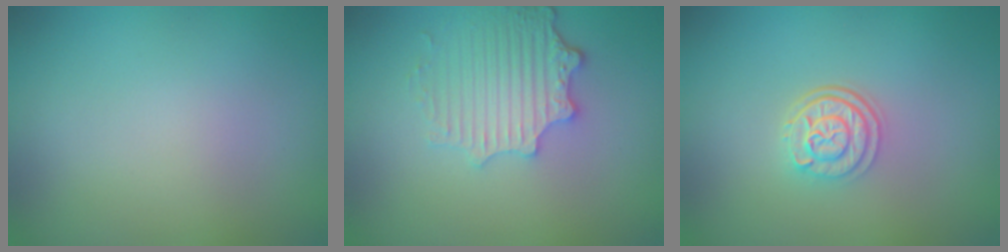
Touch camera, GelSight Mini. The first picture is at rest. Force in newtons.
{"total": 4.0, "press": 3.2, "slide": 2.3}
{"total": 3.0, "press": 2.4, "slide": 1.7}